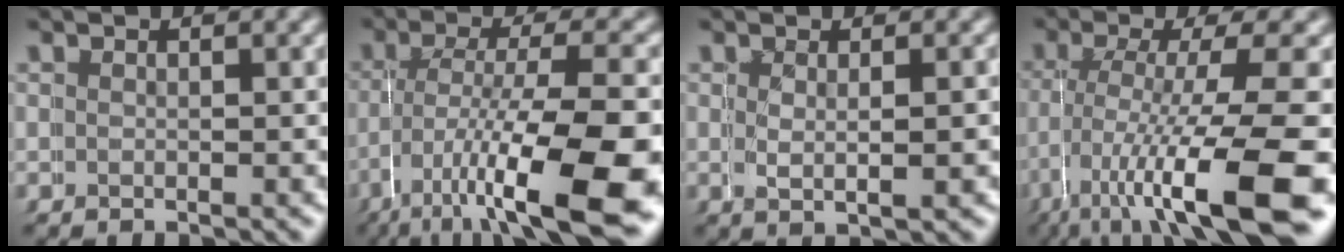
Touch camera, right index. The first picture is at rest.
{"total": 10.2, "force": [-3.9, 3.4, 8.8], "torque": [-0.144, -0.028, -0.049]}
{"total": 0.8, "force": [0.2, 0.1, 0.8], "torque": [-0.023, -0.008, 0.010]}
{"total": 9.5, "force": [-2.8, 2.9, 8.6], "torque": [-0.141, -0.028, -0.033]}